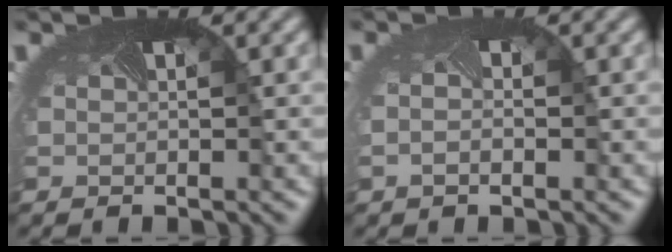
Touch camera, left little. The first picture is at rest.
{"total": 1.1, "force": [-0.5, 0.5, 0.9], "torque": [-0.030, -0.010, -0.007]}